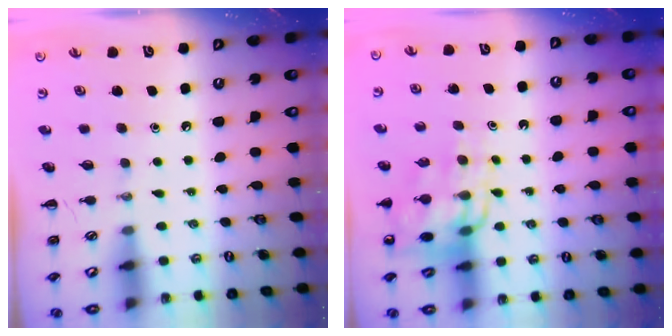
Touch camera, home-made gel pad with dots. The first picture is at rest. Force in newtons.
{"total": 11.6, "press": 11.3, "slide": 2.6}